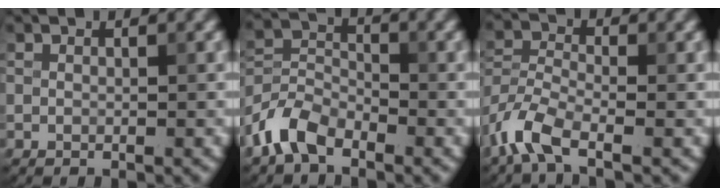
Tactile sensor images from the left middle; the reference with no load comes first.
{"total": 4.8, "force": [-3.4, 2.5, 2.3], "torque": [-0.048, 0.004, -0.080]}
{"total": 4.9, "force": [-3.1, 1.9, 3.2], "torque": [-0.075, -0.005, -0.078]}